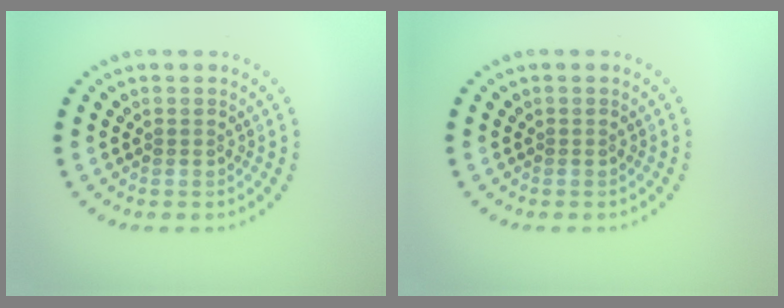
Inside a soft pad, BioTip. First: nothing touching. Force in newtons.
{"total": 0.0}